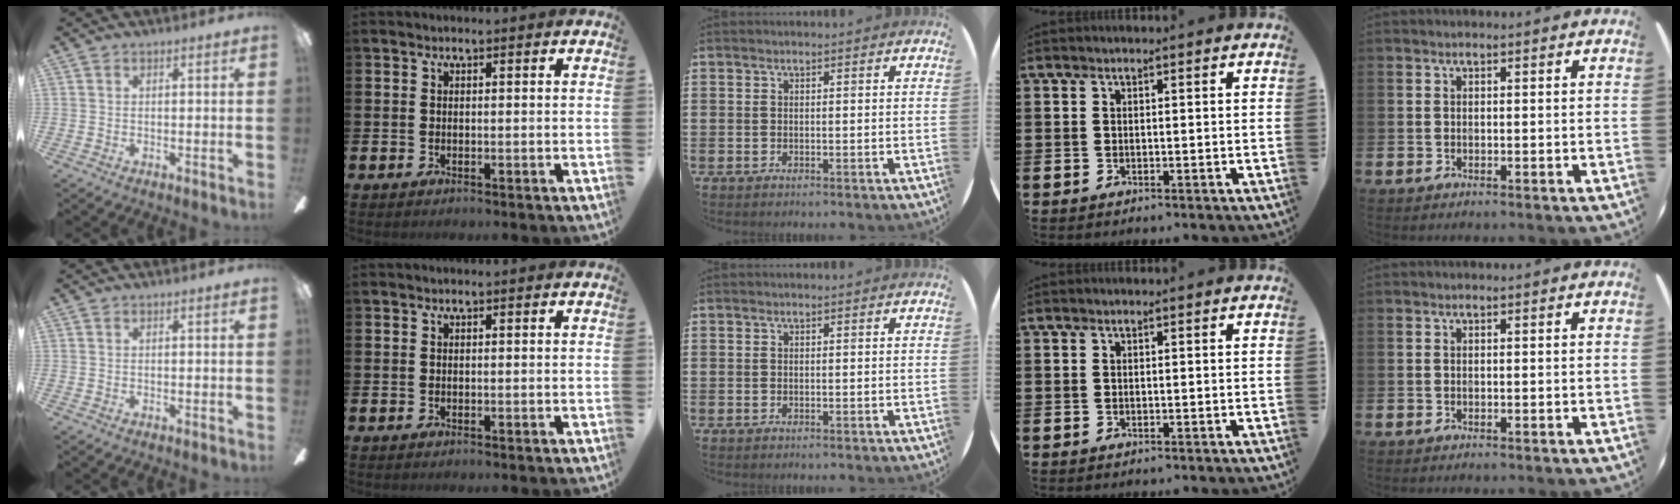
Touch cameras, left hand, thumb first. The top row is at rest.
{}